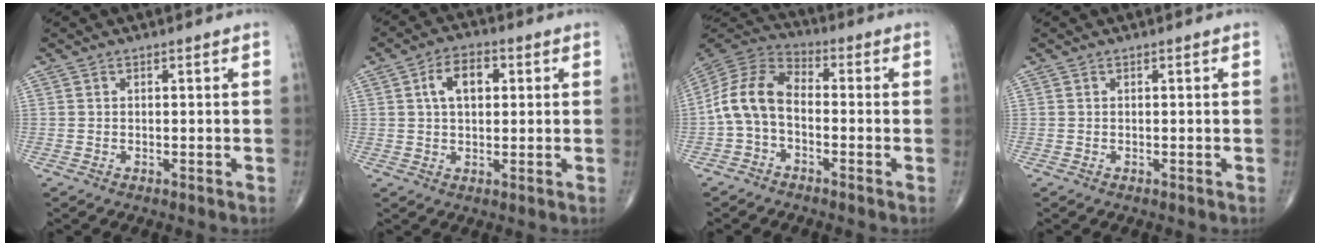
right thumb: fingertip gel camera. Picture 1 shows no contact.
{"total": 7.1, "force": [1.8, 4.2, 5.4], "torque": [-0.084, 0.009, 0.026]}
{"total": 10.1, "force": [-1.8, 6.4, 7.7], "torque": [-0.146, 0.036, -0.051]}
{"total": 0.0}